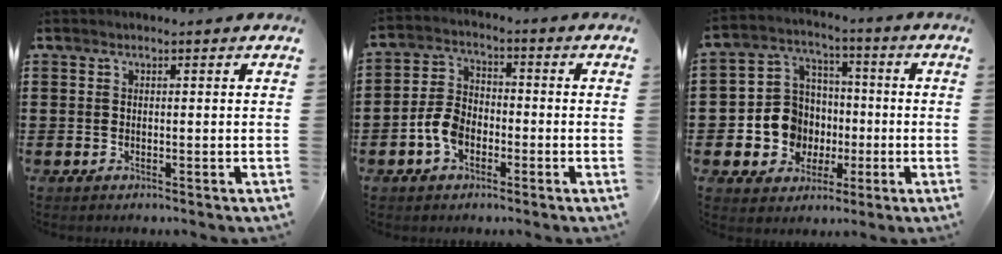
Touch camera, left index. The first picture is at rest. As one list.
[{"total": 5.6, "force": [-2.5, 3.7, 3.5], "torque": [-0.097, 0.003, -0.055]}, {"total": 9.5, "force": [-1.2, 9.0, 2.7], "torque": [-0.107, 0.011, -0.015]}]